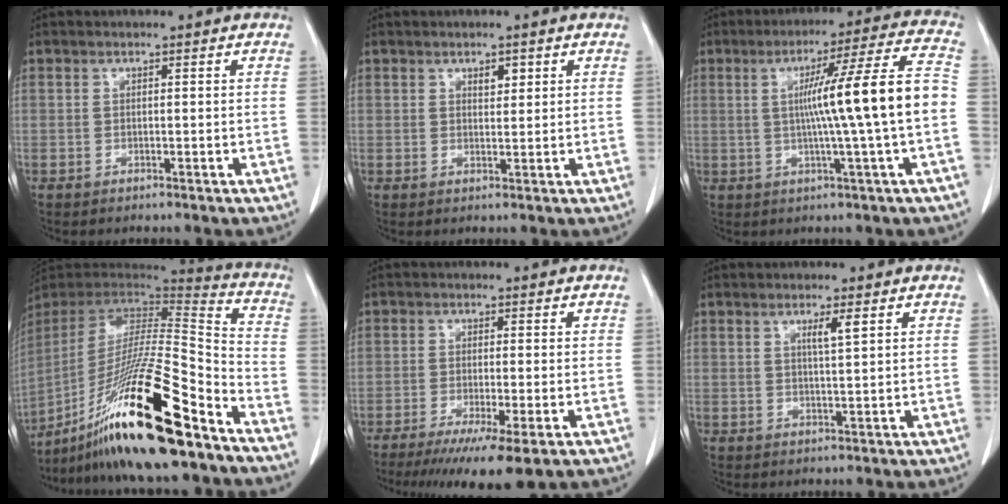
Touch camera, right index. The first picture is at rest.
{"total": 1.7, "force": [0.9, 0.9, 1.2], "torque": [-0.015, -0.003, 0.015]}
{"total": 13.6, "force": [-0.5, -1.7, 13.5], "torque": [-0.203, 0.011, -0.009]}
{"total": 27.3, "force": [-18.1, 1.9, 20.4], "torque": [-0.365, -0.035, -0.319]}
{"total": 9.4, "force": [-6.0, 0.4, 7.2], "torque": [-0.107, -0.024, -0.094]}
{"total": 2.5, "force": [1.2, -0.1, 2.2], "torque": [-0.041, -0.001, 0.021]}